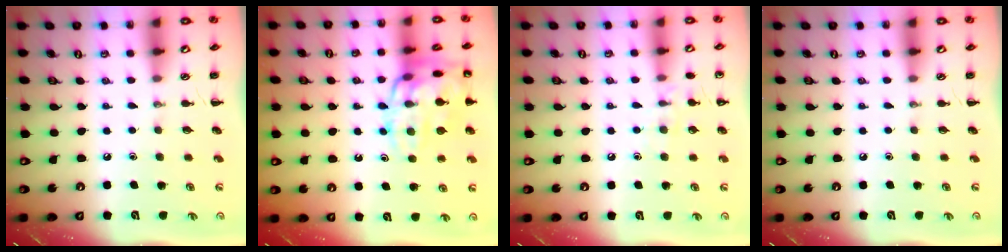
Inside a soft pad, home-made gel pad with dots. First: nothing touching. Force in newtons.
{"total": 18.1, "press": 18.1, "slide": 0.8}
{"total": 7.7, "press": 7.5, "slide": 1.9}
{"total": 0.0}